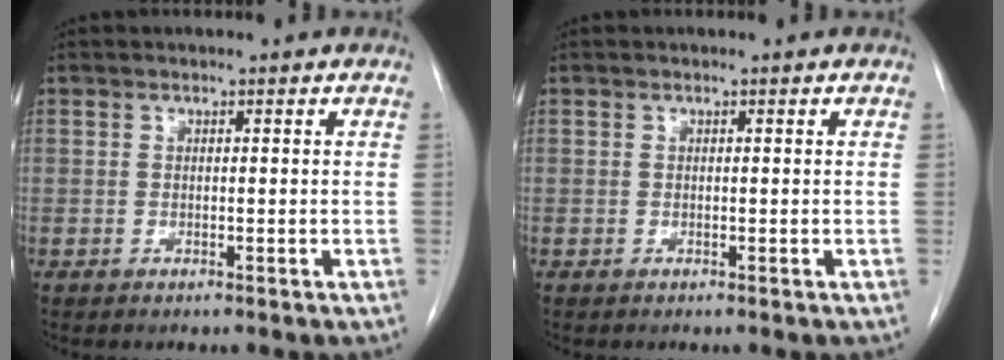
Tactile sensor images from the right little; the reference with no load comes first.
{"total": 0.0}